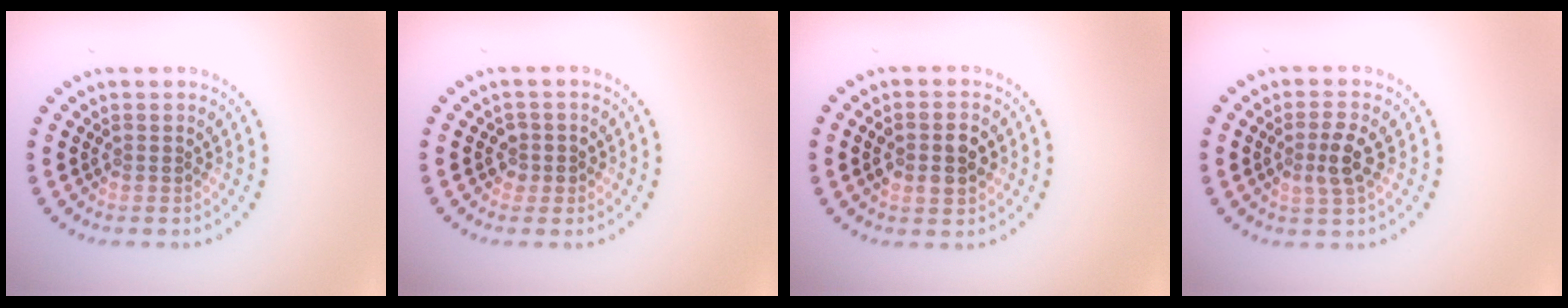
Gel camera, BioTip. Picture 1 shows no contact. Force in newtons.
{"total": 1.2, "press": 1.1, "slide": 0.6}
{"total": 2.8, "press": 2.8, "slide": 0.3}
{"total": 2.4, "press": 2.3, "slide": 0.8}